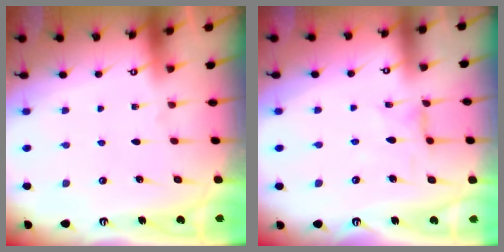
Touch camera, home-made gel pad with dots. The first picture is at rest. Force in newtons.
{"total": 1.3, "press": 1.3, "slide": 0.3}